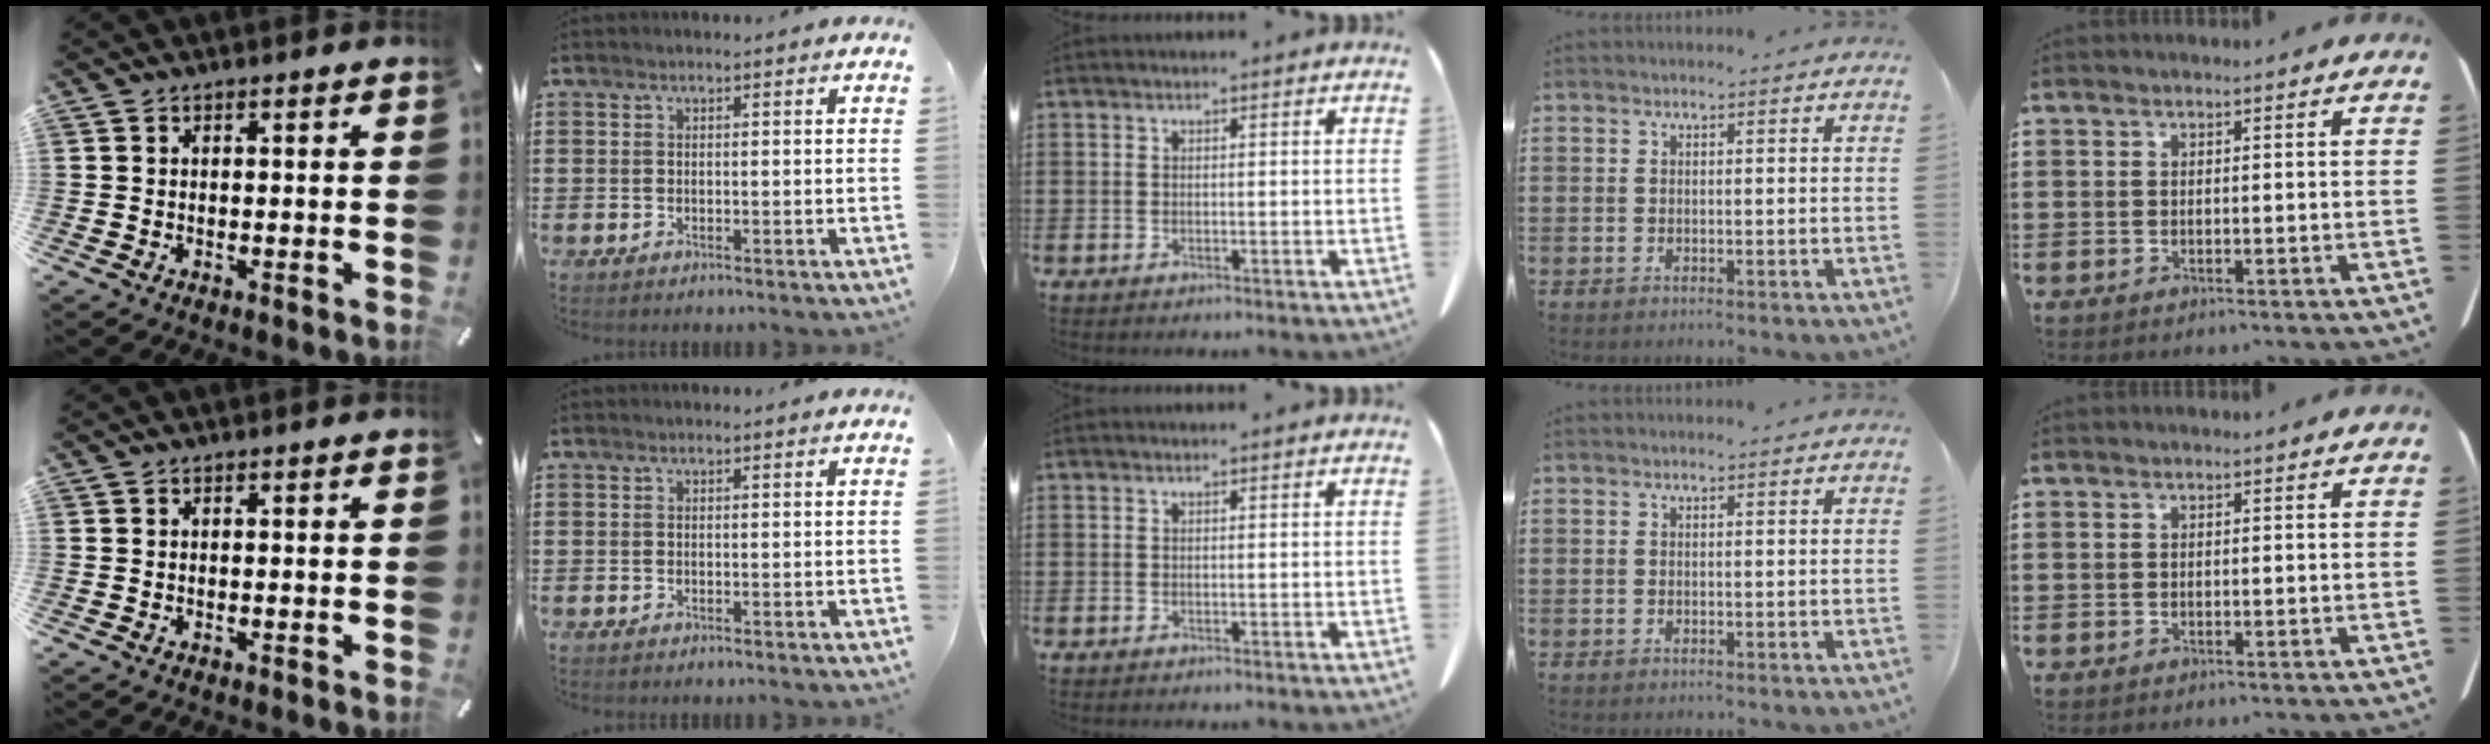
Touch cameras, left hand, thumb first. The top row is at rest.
{}